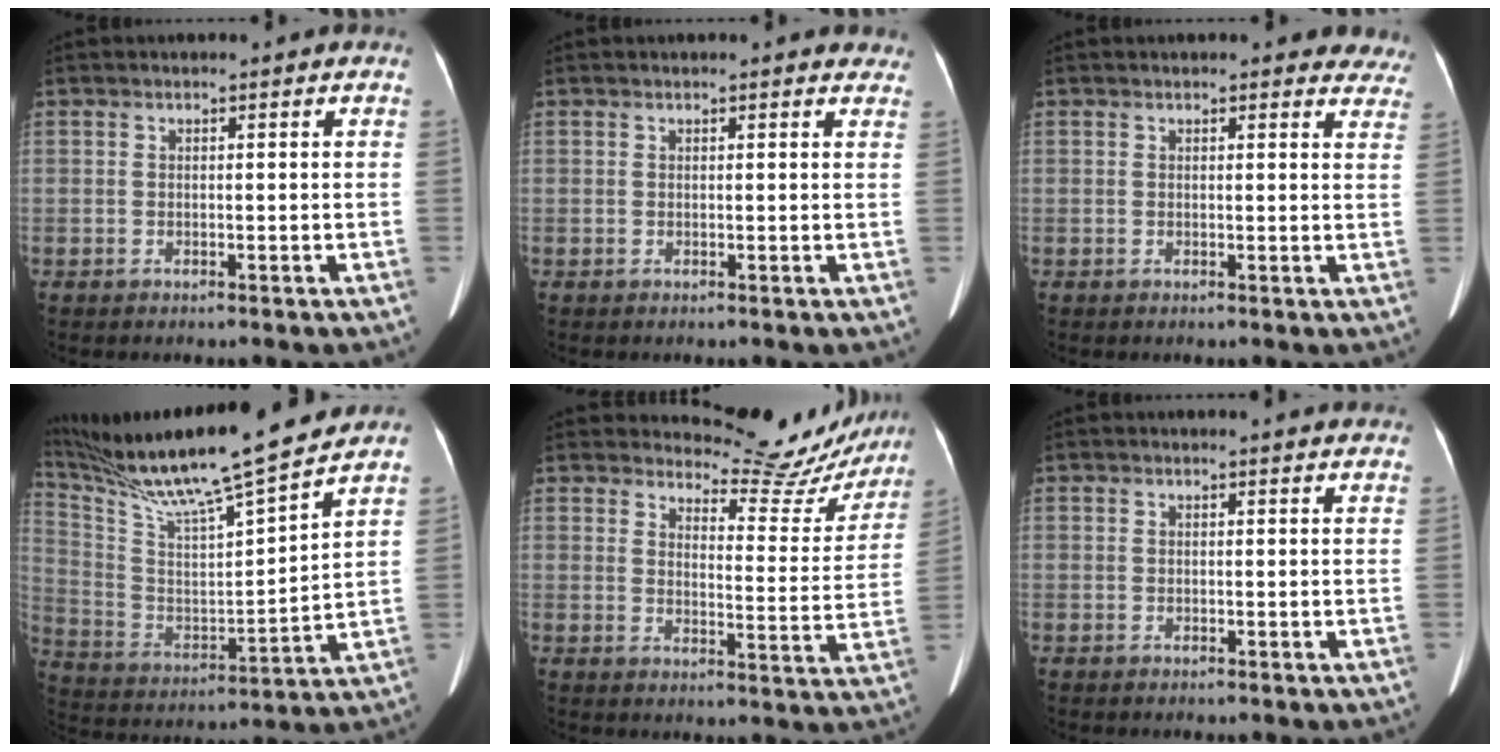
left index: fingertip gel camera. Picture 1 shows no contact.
{"total": 6.6, "force": [6.1, 1.8, 1.8], "torque": [-0.004, 0.016, 0.053]}
{"total": 10.1, "force": [9.4, 2.9, 2.3], "torque": [0.013, -0.001, 0.079]}
{"total": 21.3, "force": [18.6, -0.3, 10.5], "torque": [-0.202, -0.012, 0.319]}
{"total": 13.3, "force": [12.9, 3.1, 0.7], "torque": [0.013, -0.051, 0.139]}
{"total": 2.5, "force": [2.5, 0.4, 0.4], "torque": [-0.013, 0.007, 0.021]}